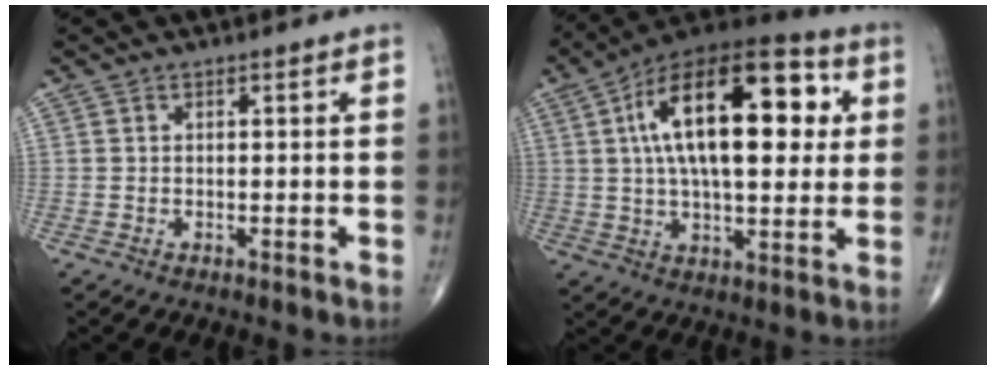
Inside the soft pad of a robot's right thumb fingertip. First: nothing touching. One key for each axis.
{"total": 25.0, "fx": 5.6, "fy": 11.3, "fz": 21.6, "tx": -0.337, "ty": 0.014, "tz": 0.080}